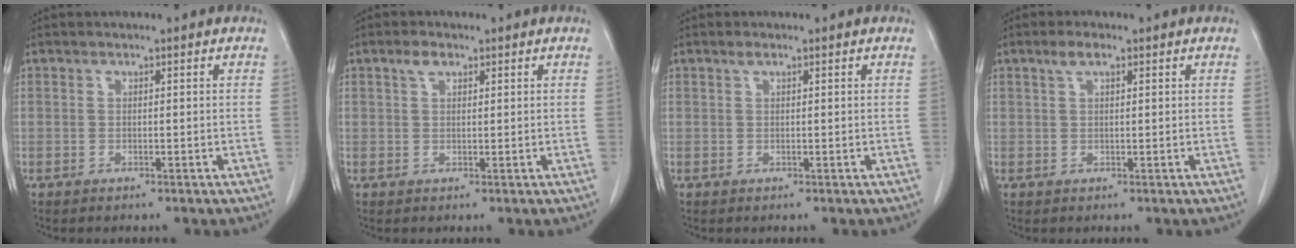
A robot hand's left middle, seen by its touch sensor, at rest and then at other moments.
{"total": 1.9, "force": [1.1, 1.0, 1.2], "torque": [-0.026, 0.007, 0.021]}
{"total": 0.7, "force": [0.4, 0.2, 0.5], "torque": [-0.013, 0.003, 0.008]}
{"total": 2.1, "force": [1.2, 0.6, 1.6], "torque": [-0.035, 0.008, 0.024]}